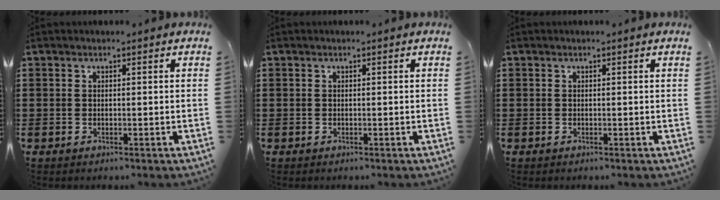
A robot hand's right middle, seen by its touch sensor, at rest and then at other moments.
{"total": 0.0}
{"total": 0.0}